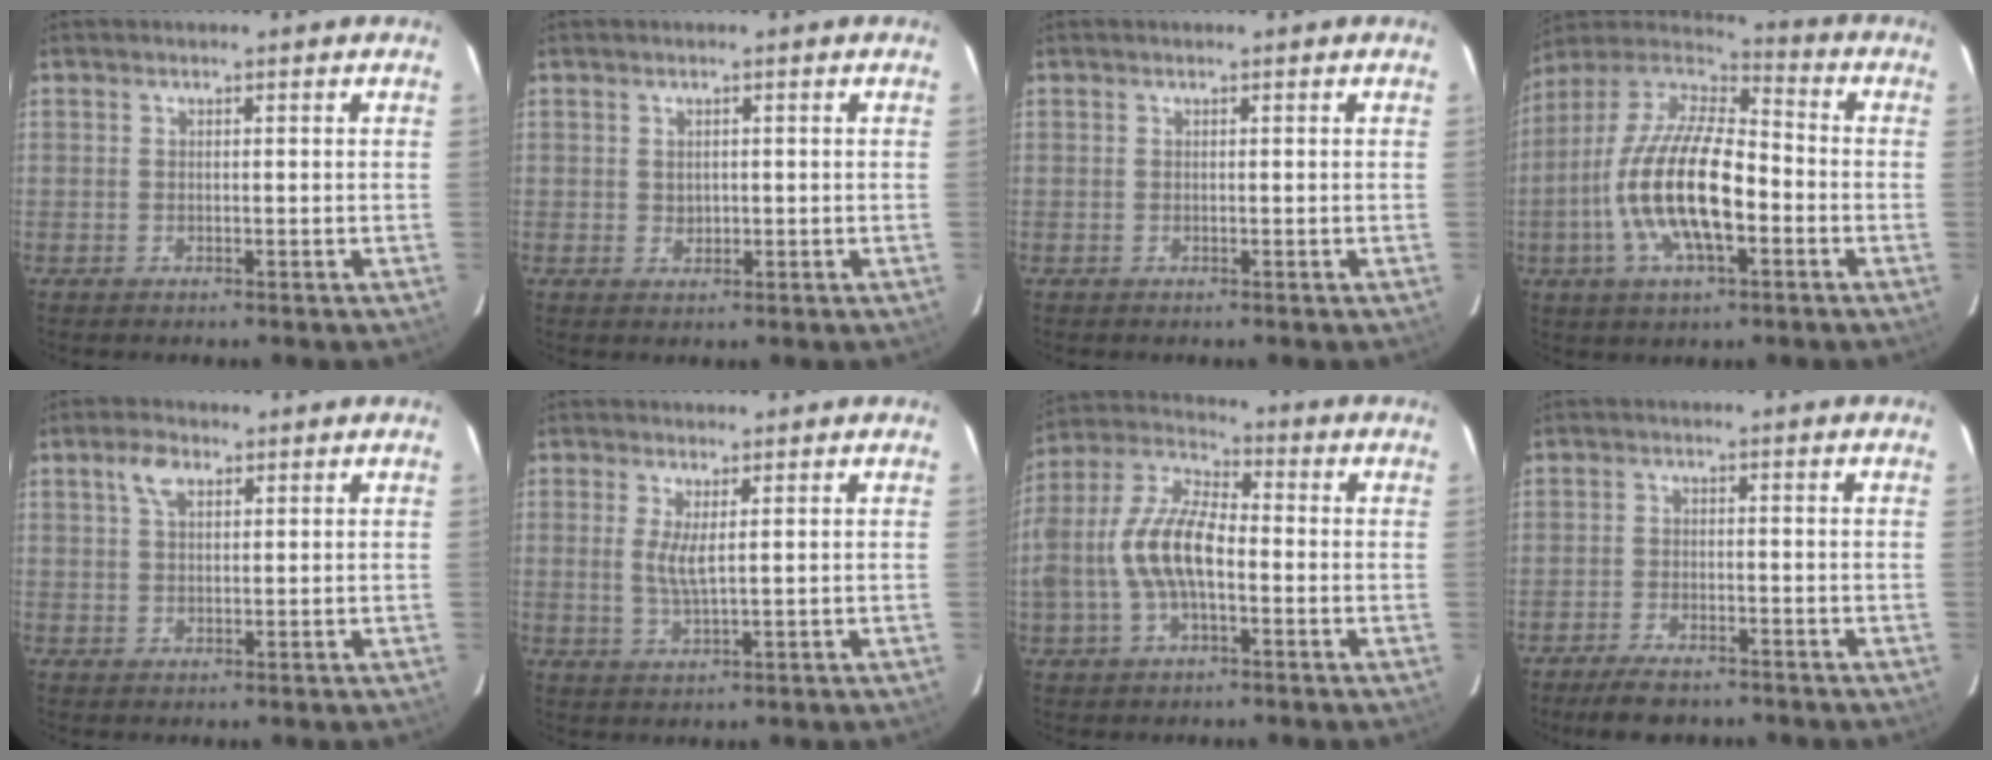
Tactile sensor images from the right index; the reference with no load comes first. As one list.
[{"total": 1.3, "force": [0.3, 1.2, 0.3], "torque": [-0.002, 0.002, 0.009]}, {"total": 0.0}, {"total": 19.1, "force": [-4.7, 7.4, 17.0], "torque": [-0.339, -0.007, -0.094]}, {"total": 3.7, "force": [1.9, 2.1, 2.4], "torque": [-0.045, 0.010, 0.035]}, {"total": 3.7, "force": [0.8, 0.6, 3.6], "torque": [-0.071, -0.008, 0.014]}, {"total": 12.8, "force": [-2.3, 5.9, 11.2], "torque": [-0.235, 0.012, -0.044]}, {"total": 6.1, "force": [-5.1, 2.0, 2.8], "torque": [-0.071, -0.006, -0.087]}]